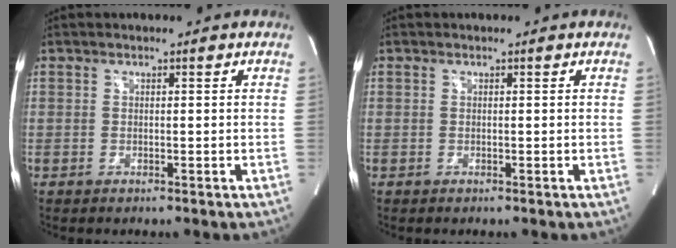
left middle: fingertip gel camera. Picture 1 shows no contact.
{"total": 0.0}